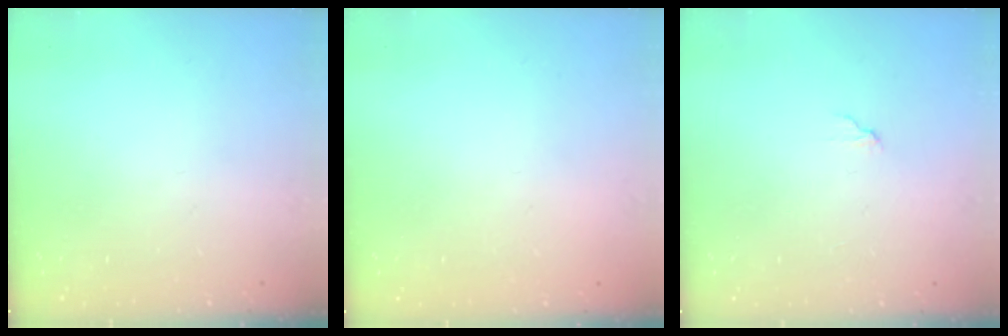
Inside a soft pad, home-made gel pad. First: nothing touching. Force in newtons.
{"total": 2.2, "press": 2.2, "slide": 0.1}
{"total": 4.1, "press": 4.1, "slide": 0.4}